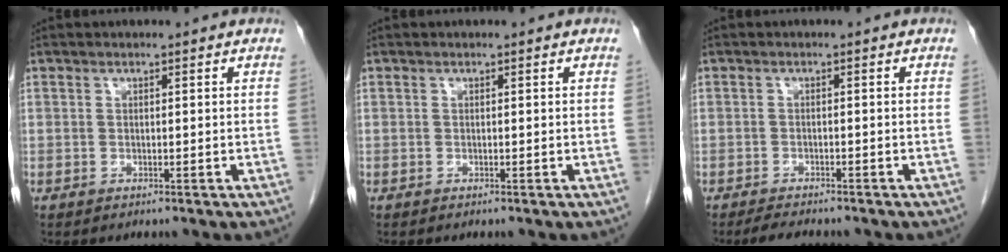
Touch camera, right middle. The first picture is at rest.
{"total": 0.0}
{"total": 3.6, "force": [-3.2, 0.5, 1.5], "torque": [-0.028, -0.010, -0.049]}